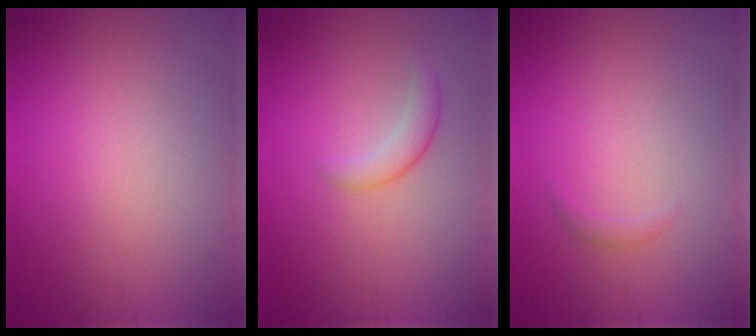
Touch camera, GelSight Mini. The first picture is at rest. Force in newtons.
{"total": 1.9, "press": 1.9, "slide": 0.0}
{"total": 0.6, "press": 0.6, "slide": 0.1}